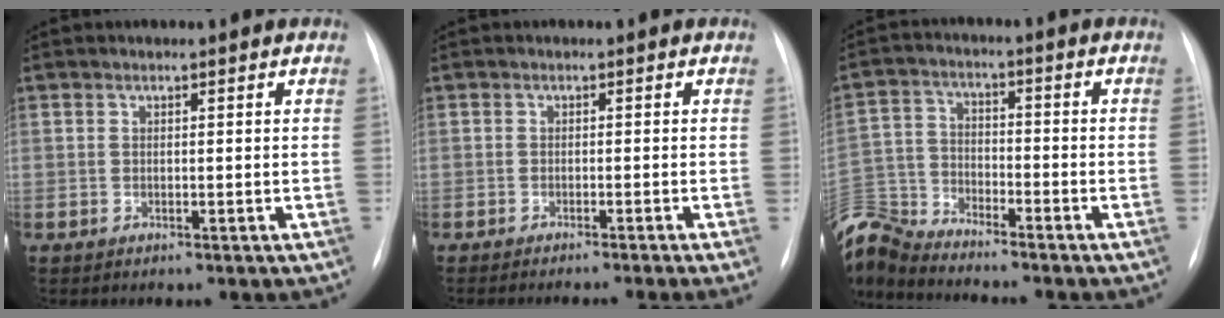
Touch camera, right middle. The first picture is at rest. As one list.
[{"total": 7.0, "force": [-5.8, -1.4, 3.7], "torque": [-0.018, -0.011, -0.079]}, {"total": 11.2, "force": [-11.0, 1.5, 1.4], "torque": [-0.045, 0.021, -0.216]}]